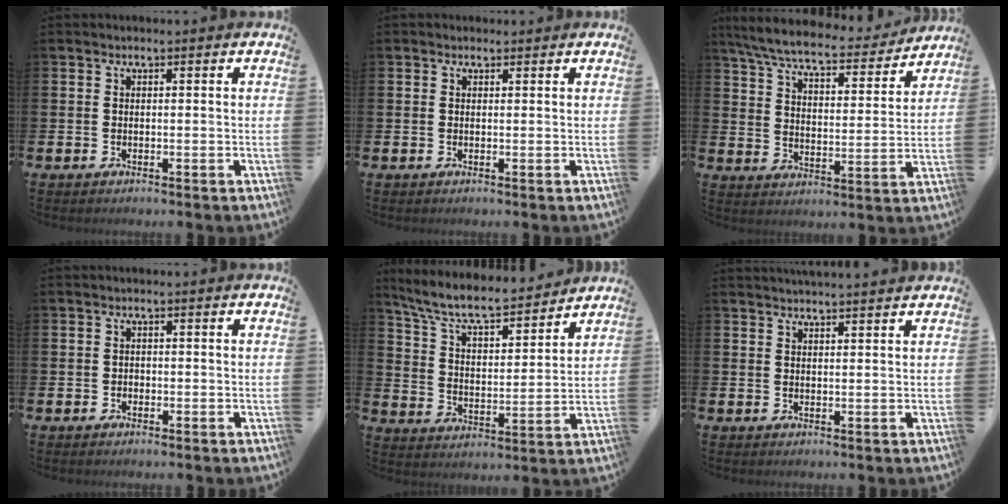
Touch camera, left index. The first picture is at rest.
{"total": 0.7, "force": [0.5, 0.4, 0.1], "torque": [0.012, -0.001, 0.005]}
{"total": 7.7, "force": [7.0, 1.1, 3.0], "torque": [-0.088, -0.047, 0.118]}
{"total": 0.7, "force": [-0.3, 0.6, 0.1], "torque": [-0.005, 0.005, -0.007]}
{"total": 8.4, "force": [7.7, 1.8, 3.1], "torque": [-0.094, -0.053, 0.132]}
{"total": 2.3, "force": [2.3, -0.2, 0.1], "torque": [0.007, -0.015, 0.040]}